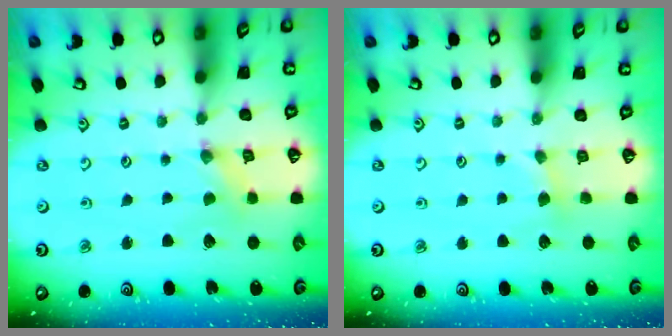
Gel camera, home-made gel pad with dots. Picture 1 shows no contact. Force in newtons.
{"total": 2.1, "press": 2.0, "slide": 0.4}